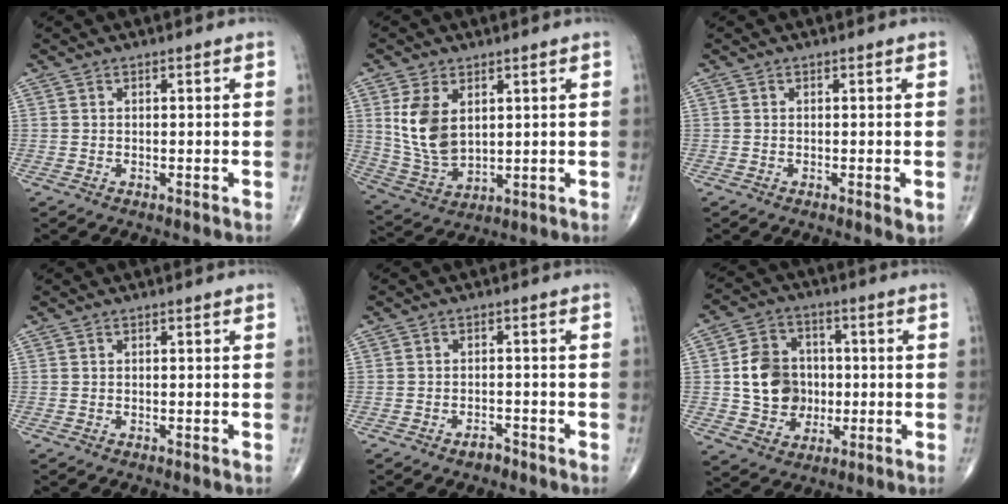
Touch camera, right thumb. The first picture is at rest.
{"total": 10.6, "force": [2.9, 6.5, 7.9], "torque": [-0.142, -0.015, 0.072]}
{"total": 1.8, "force": [-0.4, 0.5, 1.7], "torque": [-0.028, -0.007, -0.007]}
{"total": 0.0}
{"total": 2.1, "force": [-1.6, 1.1, 0.8], "torque": [-0.013, 0.007, -0.026]}
{"total": 12.1, "force": [-0.1, 10.3, 6.3], "torque": [-0.073, 0.014, 0.001]}